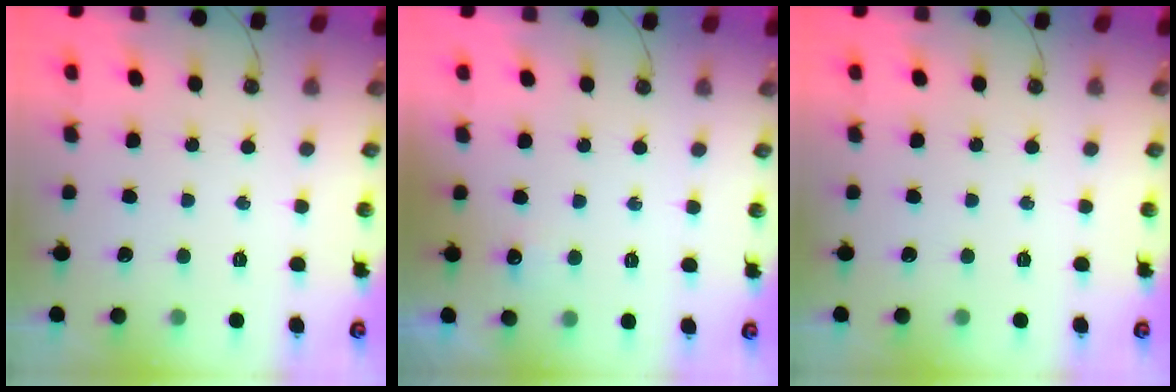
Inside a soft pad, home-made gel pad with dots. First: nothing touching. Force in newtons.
{"total": 4.1, "press": 4.0, "slide": 0.6}
{"total": 0.0}